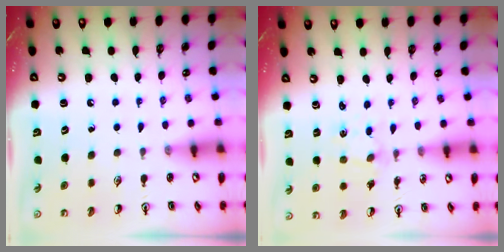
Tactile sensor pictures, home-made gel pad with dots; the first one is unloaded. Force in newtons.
{"total": 0.6, "press": 0.6, "slide": 0.2}